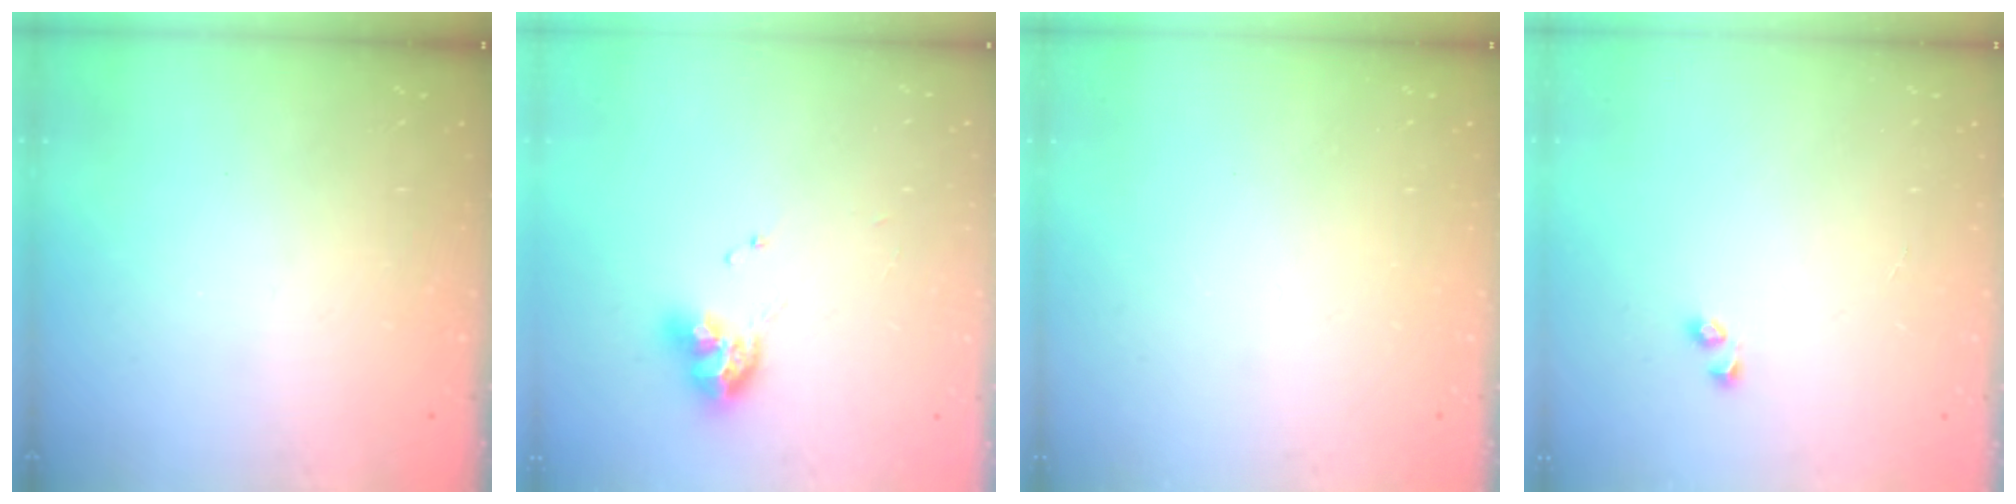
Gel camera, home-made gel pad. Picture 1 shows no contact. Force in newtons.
{"total": 9.8, "press": 9.7, "slide": 1.1}
{"total": 0.0}
{"total": 2.1, "press": 1.7, "slide": 1.2}